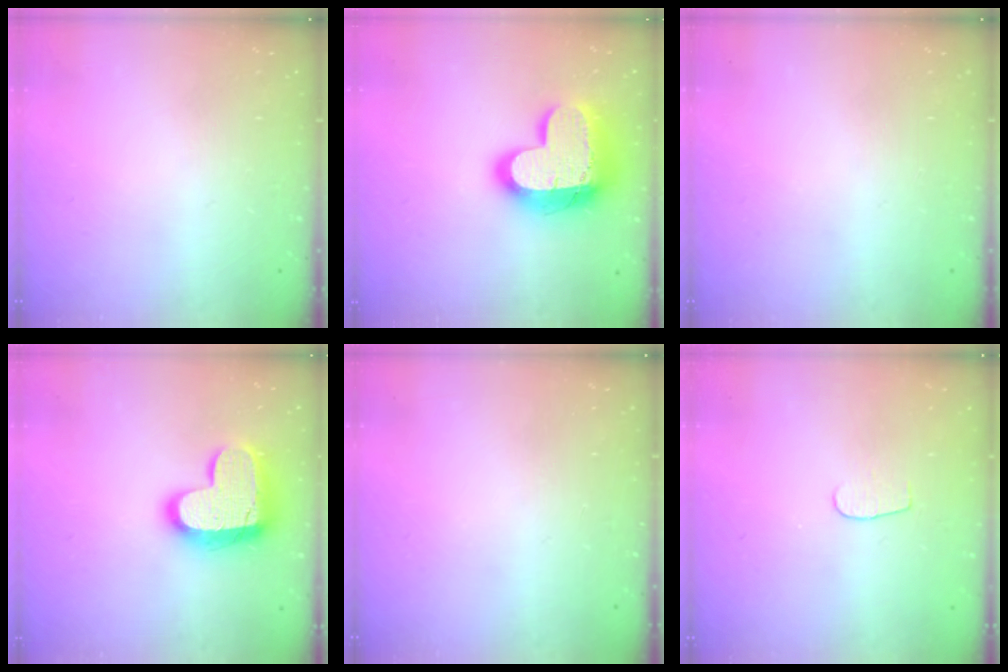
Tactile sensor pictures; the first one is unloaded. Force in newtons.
{"total": 19.1, "press": 19.0, "slide": 1.5}
{"total": 0.0}
{"total": 17.1, "press": 17.0, "slide": 1.2}
{"total": 0.0}
{"total": 3.2, "press": 3.2, "slide": 0.3}